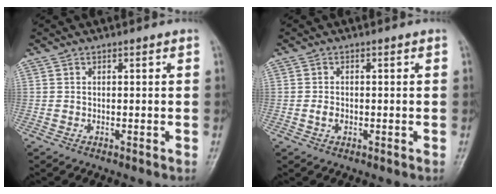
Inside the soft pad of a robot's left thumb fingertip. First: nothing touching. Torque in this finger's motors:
{"motor_torque": [-0.05, 0.02, 0.18, -0.05, -0.02]}